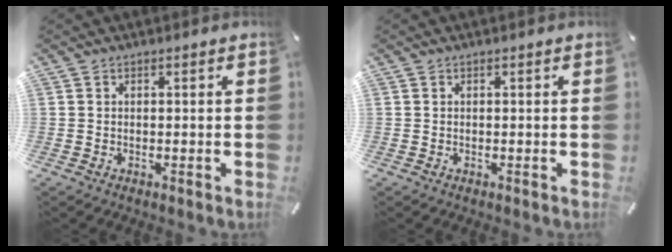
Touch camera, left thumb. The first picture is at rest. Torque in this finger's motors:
{"motor_torque": [-0.02, -0.02, -0.01, 0.03, 0.00]}